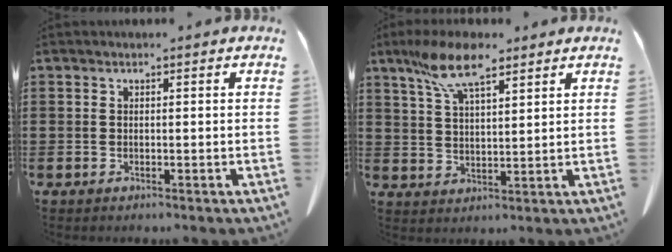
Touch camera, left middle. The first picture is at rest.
{"total": 9.2, "force": [6.2, 2.7, 6.2], "torque": [-0.136, -0.003, 0.113]}